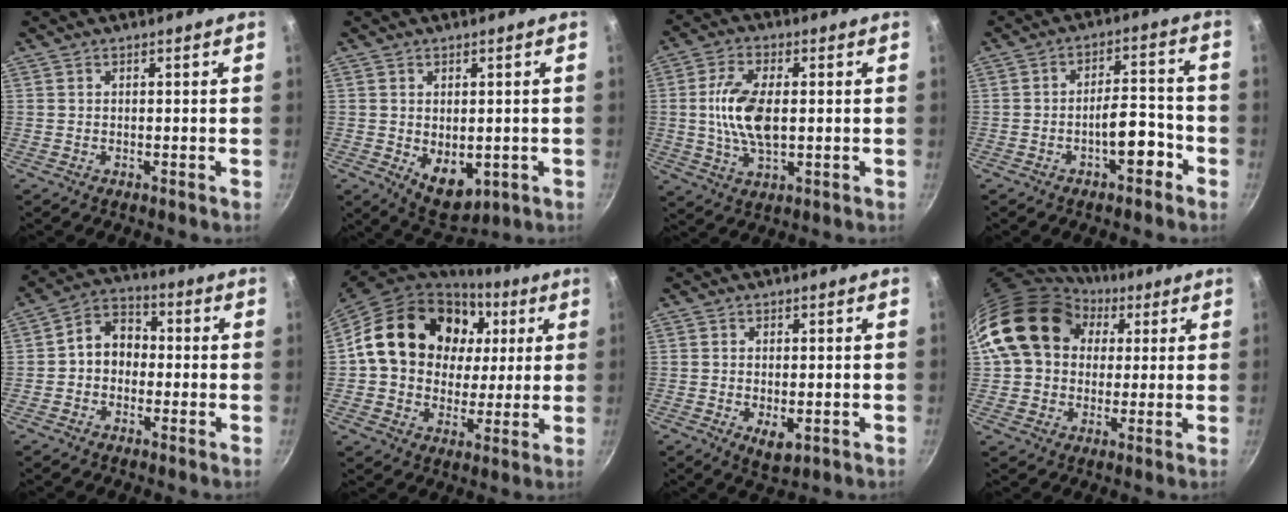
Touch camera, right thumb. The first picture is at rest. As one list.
[{"total": 7.3, "force": [-0.9, 4.8, 5.4], "torque": [-0.062, -0.012, 0.006]}, {"total": 10.8, "force": [0.5, 5.4, 9.4], "torque": [-0.180, 0.004, 0.007]}, {"total": 7.0, "force": [-3.6, 2.8, 5.4], "torque": [-0.063, 0.042, -0.049]}, {"total": 7.6, "force": [-0.5, 6.1, 4.5], "torque": [-0.038, 0.027, -0.028]}, {"total": 23.0, "force": [5.9, 18.2, 12.8], "torque": [-0.200, 0.017, 0.099]}, {"total": 4.2, "force": [-0.9, 2.2, 3.4], "torque": [-0.052, -0.012, -0.008]}, {"total": 18.5, "force": [6.4, 14.2, 9.9], "torque": [-0.156, 0.017, 0.105]}]